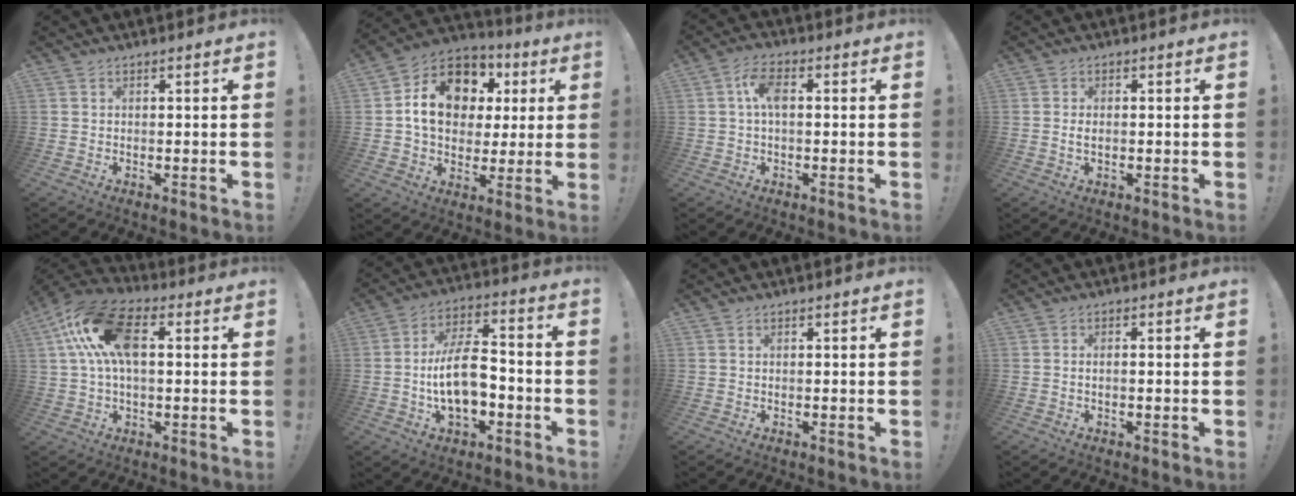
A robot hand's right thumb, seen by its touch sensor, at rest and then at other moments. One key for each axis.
{"total": 16.5, "fx": 3.9, "fy": 12.7, "fz": 9.7, "tx": -0.142, "ty": -0.003, "tz": 0.081}
{"total": 6.1, "fx": 0.6, "fy": 2.8, "fz": 5.4, "tx": -0.107, "ty": 0.013, "tz": 0.010}
{"total": 1.6, "fx": -0.2, "fy": 0.6, "fz": 1.4, "tx": -0.023, "ty": 0.002, "tz": -0.005}
{"total": 16.6, "fx": 3.9, "fy": 9.3, "fz": 13.3, "tx": -0.247, "ty": 0.007, "tz": 0.069}
{"total": 14.9, "fx": -3.4, "fy": 8.0, "fz": 12.1, "tx": -0.232, "ty": 0.014, "tz": -0.065}
{"total": 0.0}
{"total": 1.3, "fx": -0.5, "fy": 0.1, "fz": 1.2, "tx": -0.026, "ty": 0.004, "tz": -0.009}